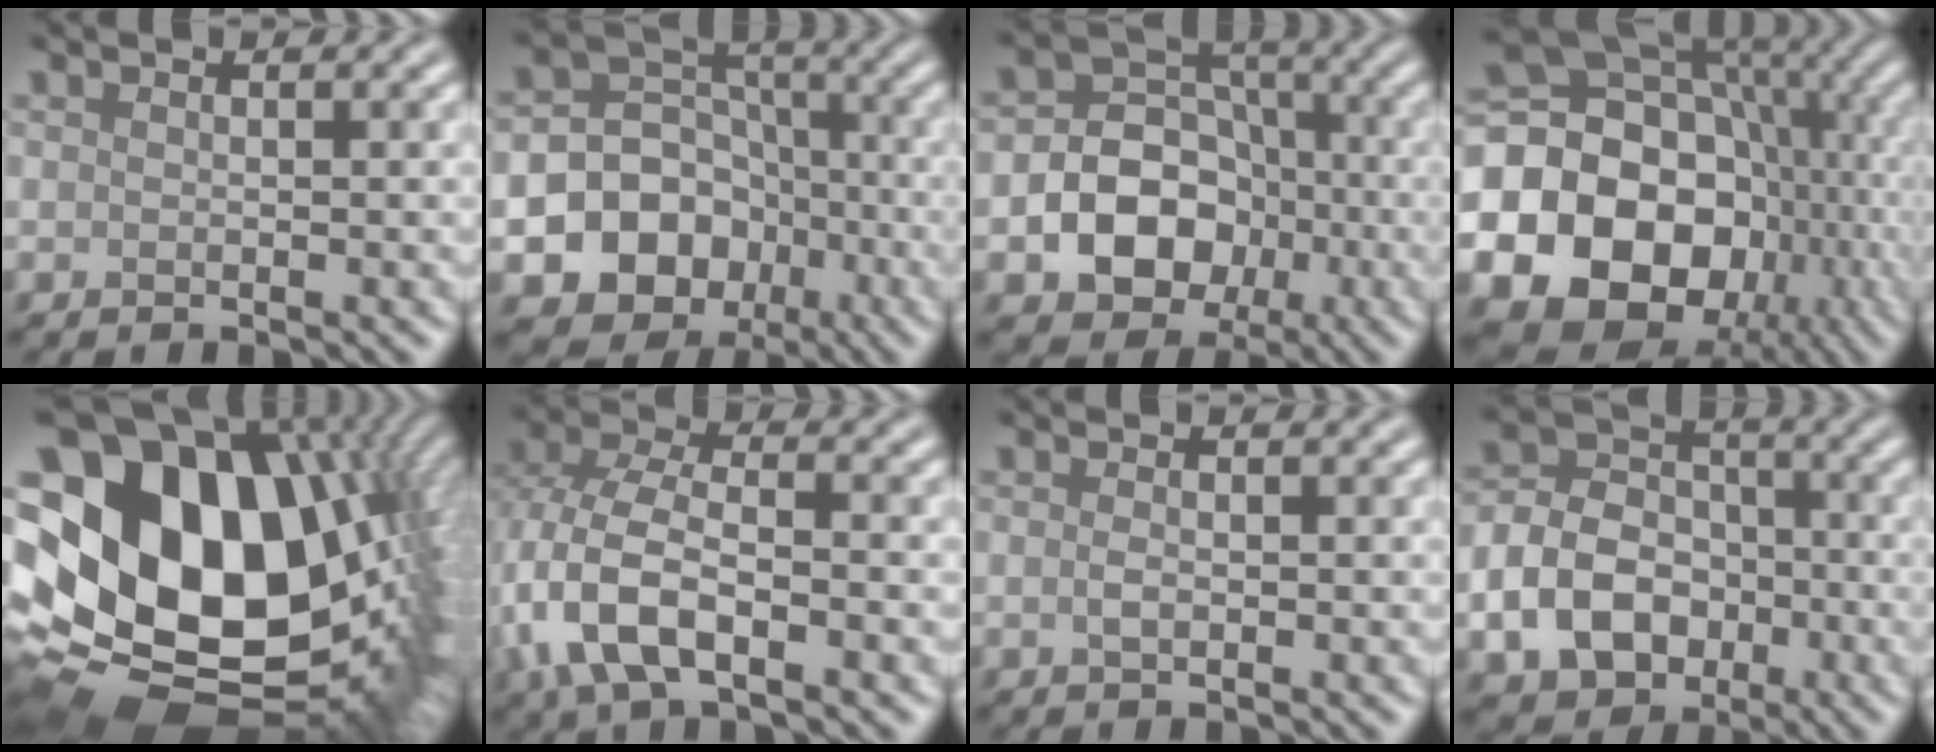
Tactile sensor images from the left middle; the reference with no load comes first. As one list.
[{"total": 13.4, "force": [-5.8, 11.5, 3.9], "torque": [-0.063, -0.037, -0.105]}, {"total": 7.6, "force": [-2.2, 6.2, 4.0], "torque": [-0.040, -0.001, -0.059]}, {"total": 25.0, "force": [-6.5, 21.3, 11.3], "torque": [-0.198, -0.027, -0.137]}, {"total": 21.7, "force": [1.6, 14.8, 15.7], "torque": [-0.300, -0.022, 0.060]}, {"total": 7.7, "force": [-2.3, 4.2, 6.0], "torque": [-0.139, 0.001, -0.054]}, {"total": 0.8, "force": [0.0, 0.4, 0.7], "torque": [-0.018, -0.002, -0.002]}, {"total": 7.5, "force": [-2.5, 5.7, 4.2], "torque": [-0.078, -0.006, -0.052]}]